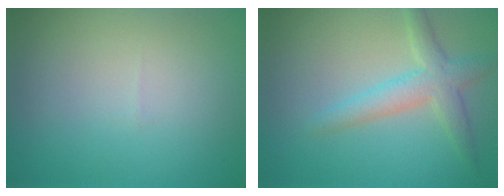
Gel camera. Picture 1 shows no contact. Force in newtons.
{"total": 3.5, "press": 3.5, "slide": 0.1}